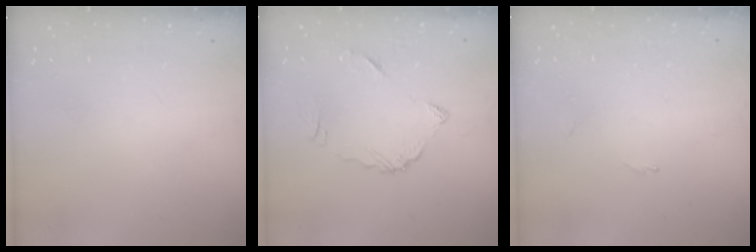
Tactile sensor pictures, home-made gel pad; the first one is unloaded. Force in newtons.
{"total": 8.8, "press": 8.7, "slide": 0.9}
{"total": 0.7, "press": 0.5, "slide": 0.4}